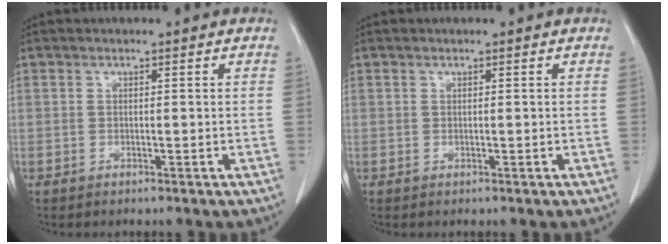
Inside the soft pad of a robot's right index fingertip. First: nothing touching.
{"total": 0.0}